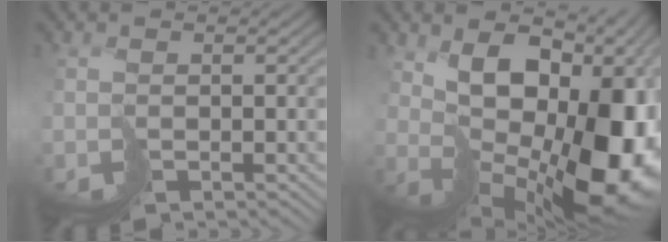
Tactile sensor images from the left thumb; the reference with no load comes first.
{"total": 17.4, "force": [1.8, 10.7, 13.6], "torque": [-0.155, -0.033, 0.073]}